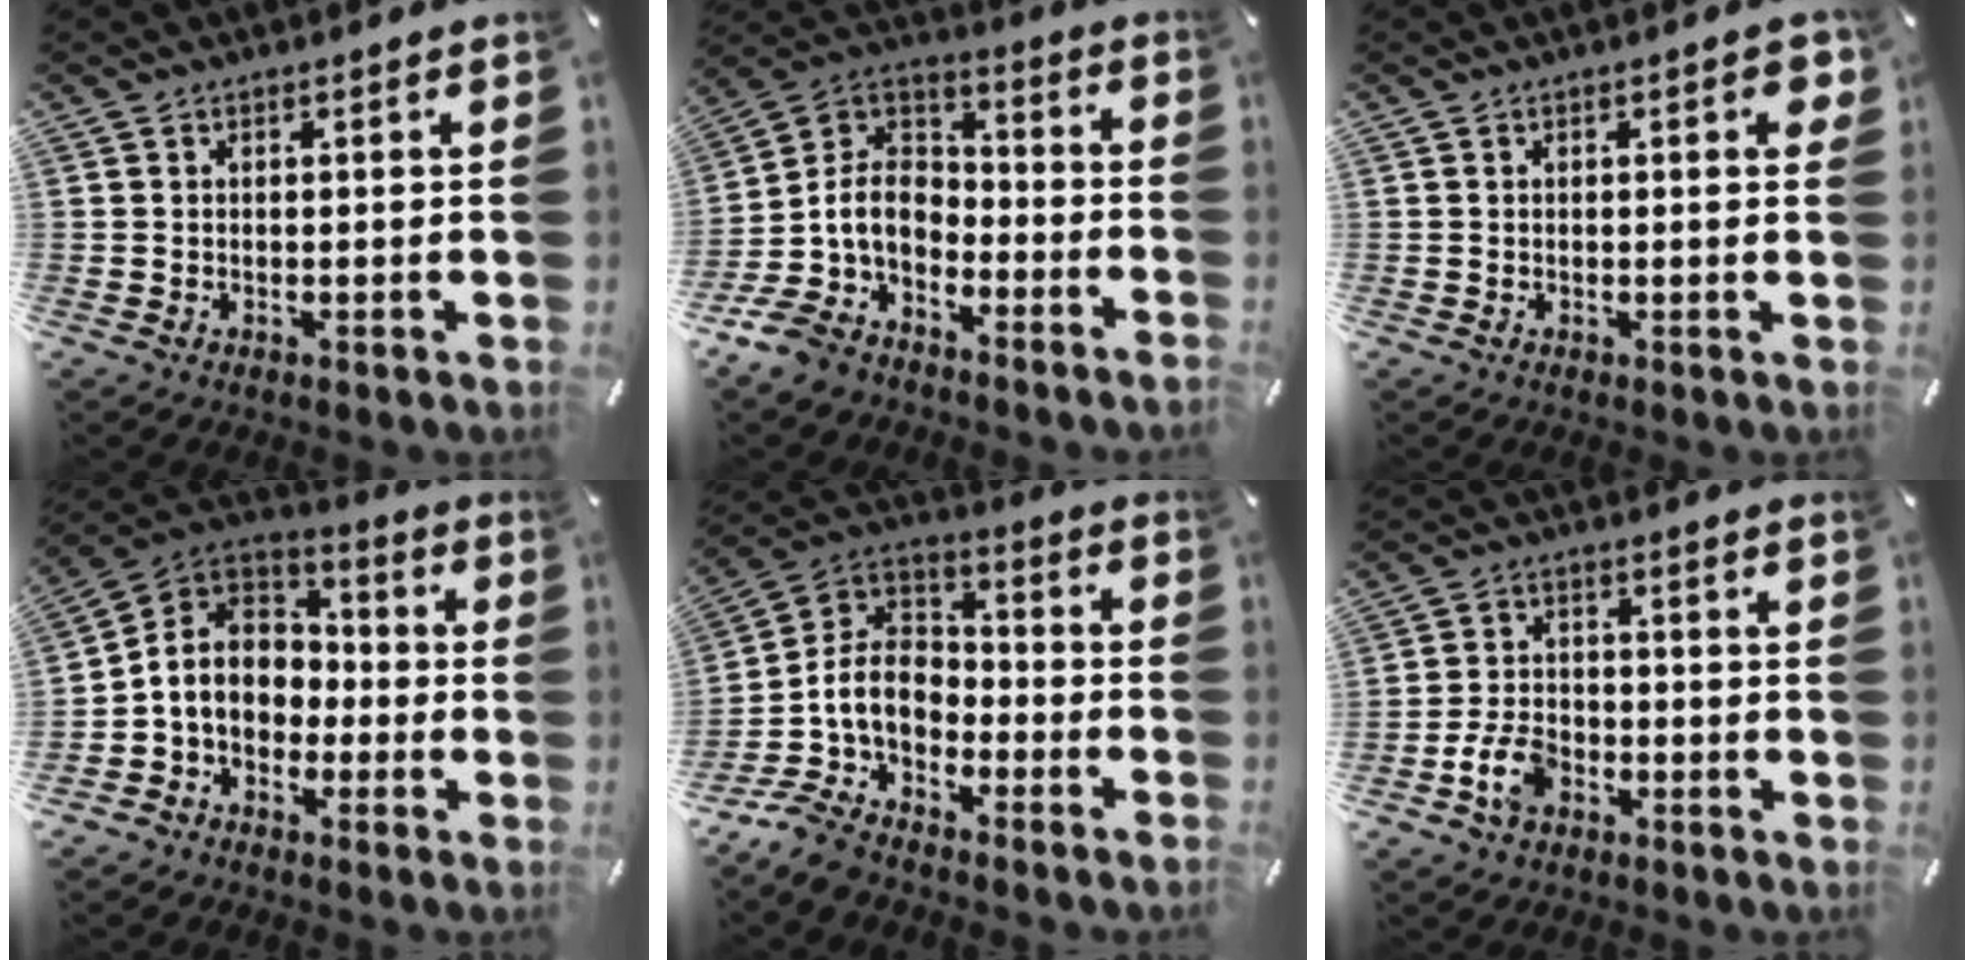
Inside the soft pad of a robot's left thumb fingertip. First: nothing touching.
{"total": 10.3, "force": [-5.2, 6.9, 5.5], "torque": [-0.144, 0.006, -0.105]}
{"total": 2.7, "force": [0.3, 1.0, 2.4], "torque": [-0.031, 0.001, 0.000]}
{"total": 9.0, "force": [-2.4, 8.1, 3.2], "torque": [-0.097, 0.012, -0.044]}
{"total": 10.7, "force": [-6.4, 6.2, 5.9], "torque": [-0.153, 0.008, -0.130]}
{"total": 7.0, "force": [-3.5, 4.8, 3.7], "torque": [-0.082, 0.017, -0.065]}